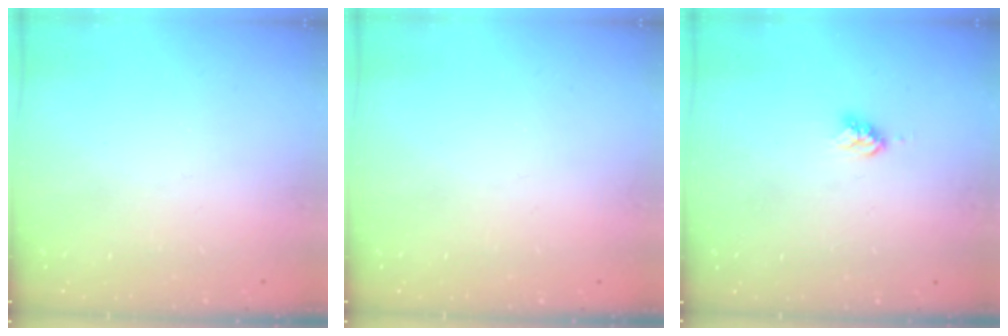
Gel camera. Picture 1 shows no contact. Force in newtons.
{"total": 0.0}
{"total": 4.4, "press": 4.4, "slide": 0.2}